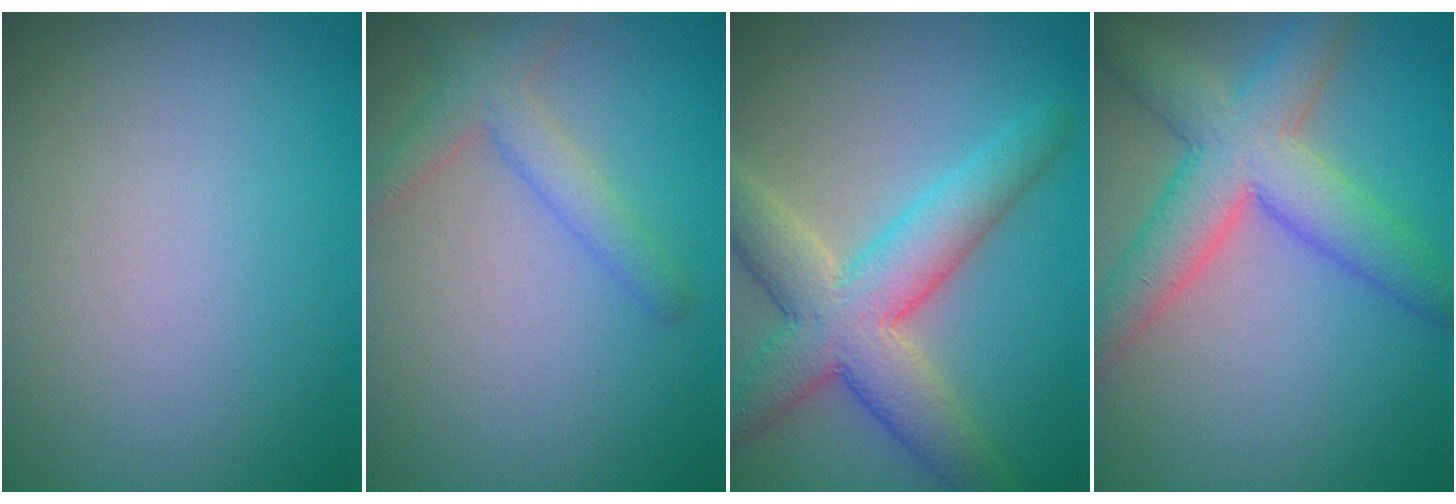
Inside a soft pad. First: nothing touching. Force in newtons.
{"total": 2.7, "press": 2.7, "slide": 0.2}
{"total": 7.8, "press": 7.8, "slide": 0.4}
{"total": 7.2, "press": 7.2, "slide": 0.5}